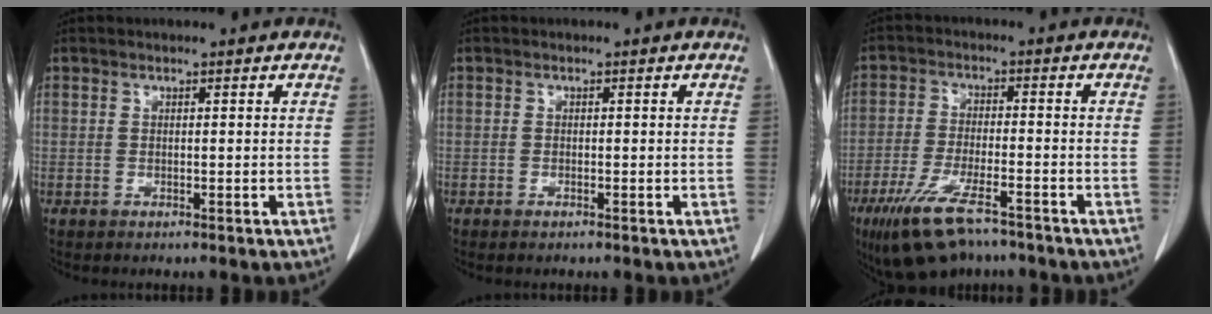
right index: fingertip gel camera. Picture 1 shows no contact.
{"total": 0.5, "force": [-0.4, 0.1, 0.3], "torque": [-0.011, -0.002, -0.006]}
{"total": 11.3, "force": [-7.9, 3.0, 7.5], "torque": [-0.147, -0.021, -0.132]}